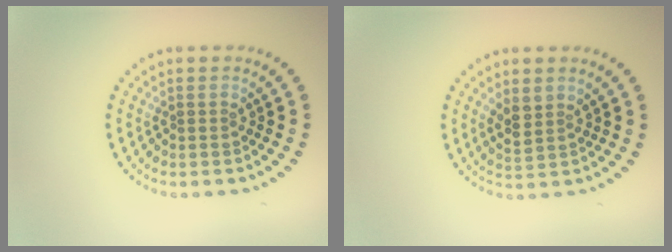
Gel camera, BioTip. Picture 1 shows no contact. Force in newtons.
{"total": 2.0, "press": 1.8, "slide": 0.9}